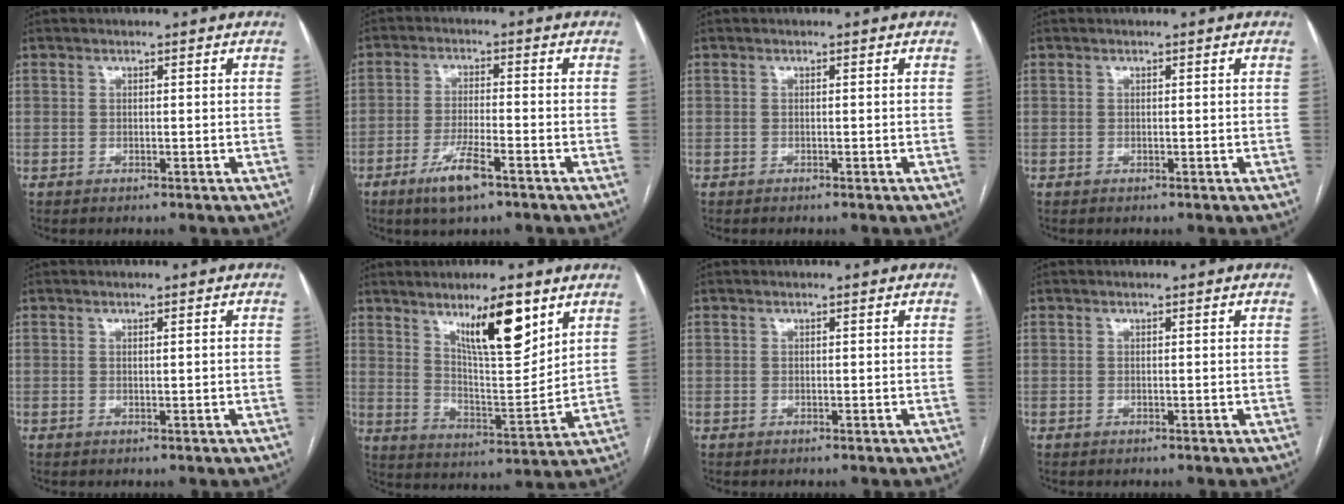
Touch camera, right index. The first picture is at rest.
{"total": 6.4, "force": [-4.0, 0.9, 5.0], "torque": [-0.100, -0.008, -0.070]}
{"total": 0.0}
{"total": 0.0}
{"total": 0.6, "force": [0.0, 0.0, 0.6], "torque": [-0.010, 0.000, 0.003]}
{"total": 12.3, "force": [7.2, 2.4, 9.7], "torque": [-0.159, -0.007, 0.126]}
{"total": 0.0}
{"total": 0.0}